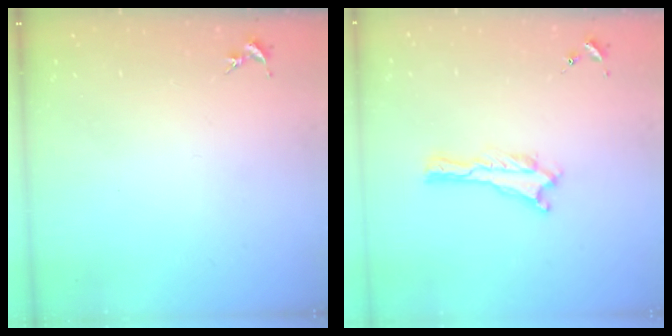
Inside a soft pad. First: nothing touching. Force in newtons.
{"total": 0.0}